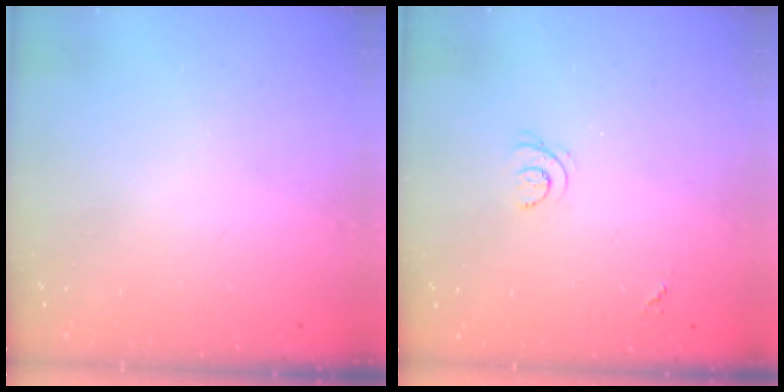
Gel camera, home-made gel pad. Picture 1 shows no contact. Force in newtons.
{"total": 3.7, "press": 3.6, "slide": 0.8}